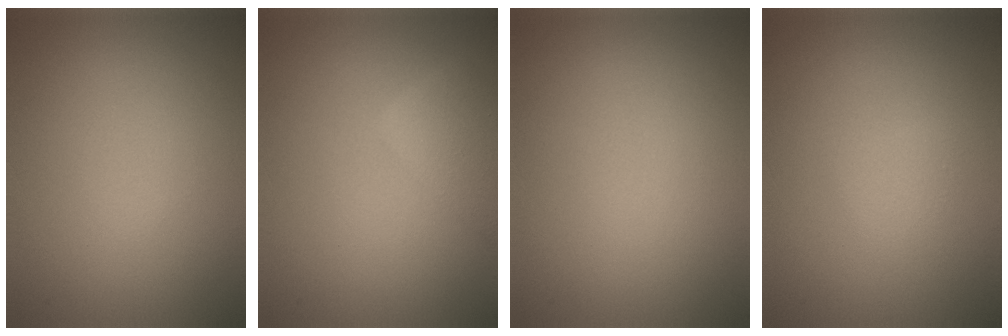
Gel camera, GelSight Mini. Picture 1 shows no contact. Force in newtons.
{"total": 3.1, "press": 3.1, "slide": 0.0}
{"total": 0.0}
{"total": 0.9, "press": 0.9, "slide": 0.0}